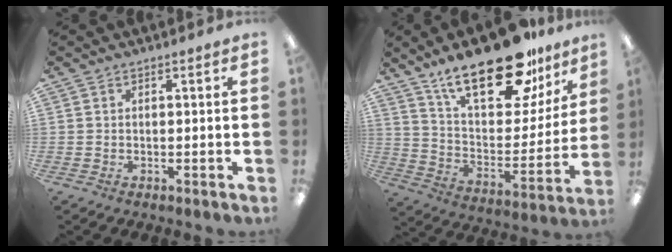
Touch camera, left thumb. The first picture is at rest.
{"total": 26.4, "force": [18.4, 10.6, 15.7], "torque": [-0.238, -0.113, 0.313]}